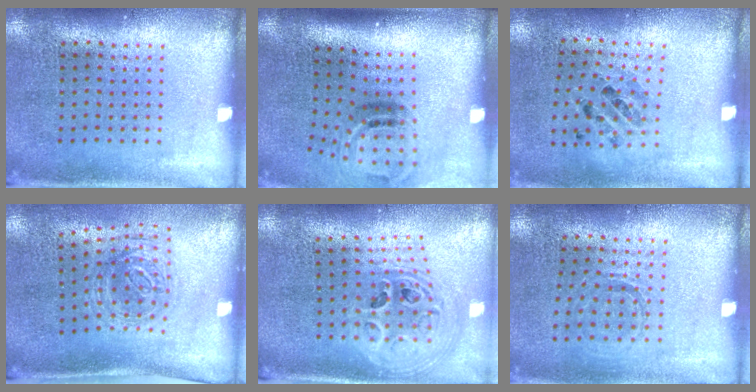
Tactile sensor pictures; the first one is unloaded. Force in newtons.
{"total": 2.1, "press": 1.3, "slide": 1.7}
{"total": 0.8, "press": 0.7, "slide": 0.4}
{"total": 1.1, "press": 1.0, "slide": 0.4}
{"total": 2.6, "press": 1.9, "slide": 1.8}
{"total": 0.8, "press": 0.8, "slide": 0.0}